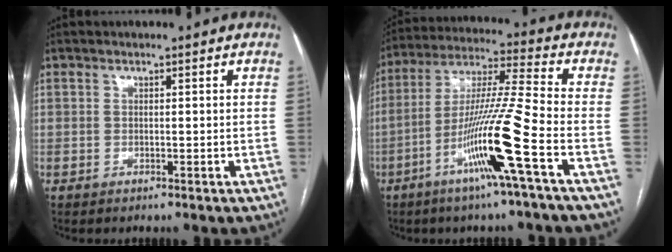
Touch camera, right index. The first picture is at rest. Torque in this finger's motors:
{"motor_torque": [1.95, -0.19, 1.05, 0.21]}